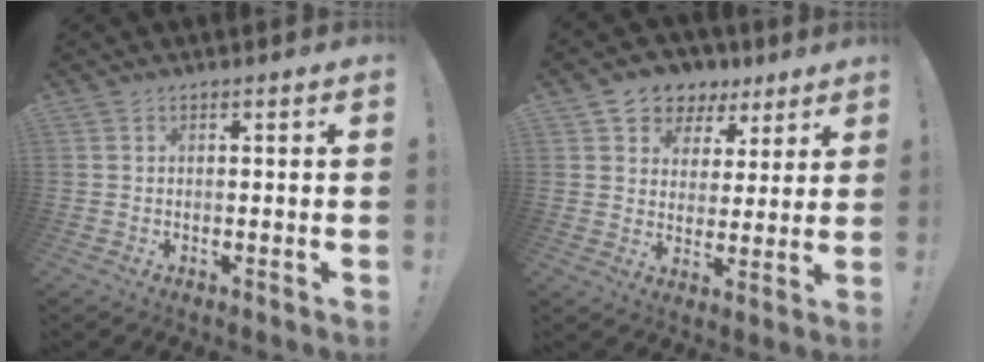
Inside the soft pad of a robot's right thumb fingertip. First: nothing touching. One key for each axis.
{"total": 7.8, "fx": 4.3, "fy": 6.4, "fz": 1.2, "tx": -0.018, "ty": -0.031, "tz": 0.087}